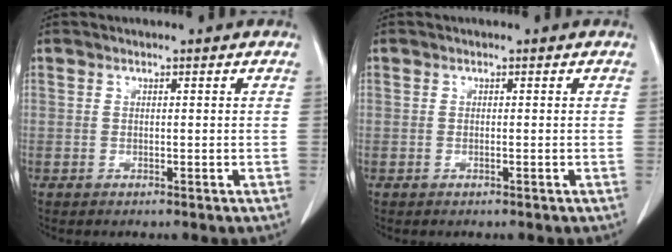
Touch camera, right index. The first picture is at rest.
{"total": 0.0}